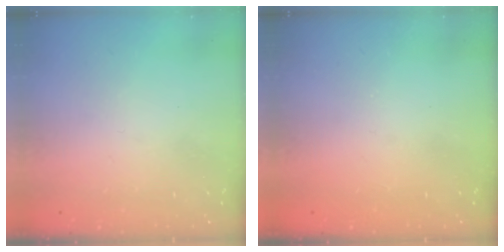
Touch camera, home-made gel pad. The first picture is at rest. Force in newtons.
{"total": 1.1, "press": 1.0, "slide": 0.1}